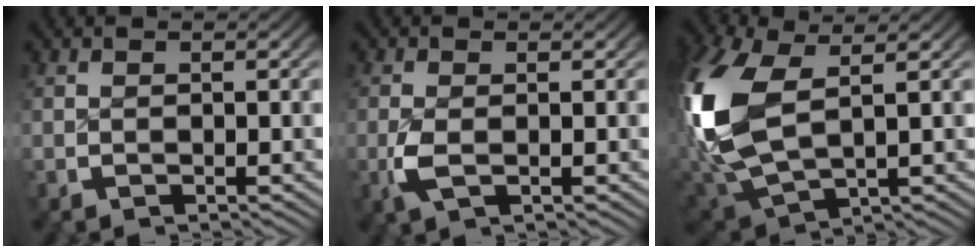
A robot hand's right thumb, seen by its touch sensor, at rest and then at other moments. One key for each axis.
{"total": 2.3, "fx": -0.2, "fy": 1.2, "fz": 1.9, "tx": -0.061, "ty": -0.008, "tz": -0.001}
{"total": 10.7, "fx": 1.0, "fy": 6.9, "fz": 8.2, "tx": -0.241, "ty": -0.035, "tz": 0.050}